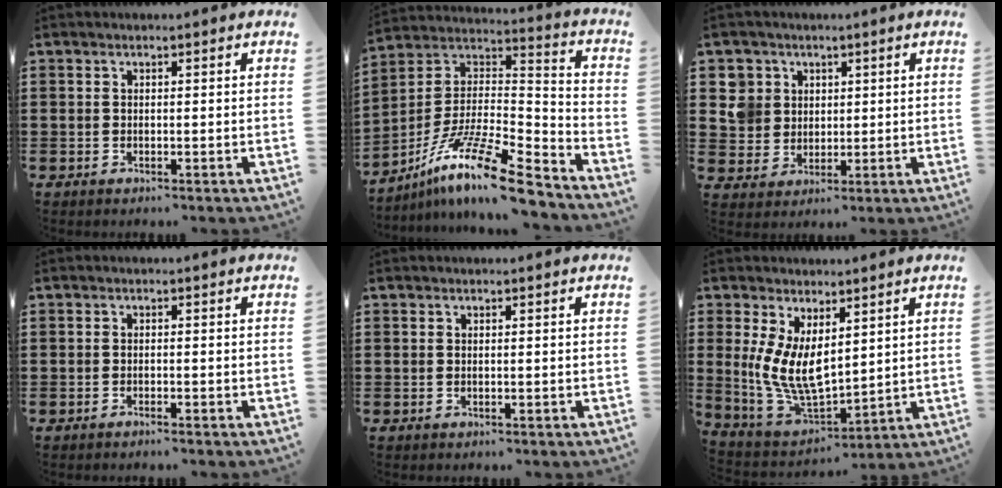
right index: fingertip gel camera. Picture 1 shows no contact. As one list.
[{"total": 14.4, "force": [-10.6, 2.3, 9.5], "torque": [-0.180, 0.021, -0.202]}, {"total": 6.1, "force": [2.0, 5.6, 1.0], "torque": [-0.054, 0.018, 0.037]}, {"total": 0.7, "force": [-0.7, 0.0, 0.2], "torque": [-0.007, -0.002, -0.013]}, {"total": 0.0}, {"total": 7.8, "force": [1.9, 4.1, 6.3], "torque": [-0.148, -0.013, 0.035]}]